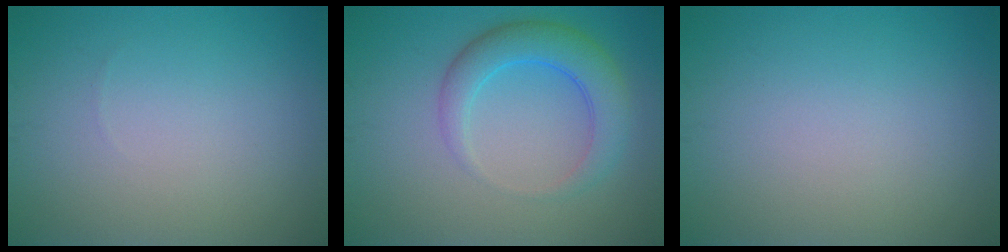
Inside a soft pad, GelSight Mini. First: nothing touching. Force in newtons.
{"total": 4.4, "press": 4.3, "slide": 0.3}
{"total": 0.0}